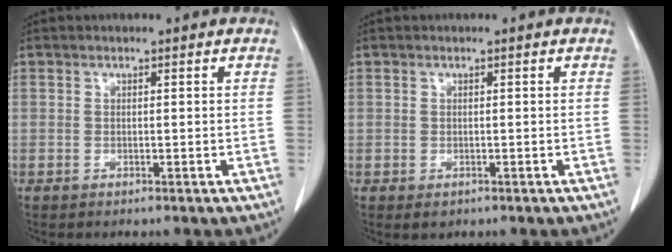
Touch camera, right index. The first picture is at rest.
{"total": 1.2, "force": [-0.5, 1.0, 0.4], "torque": [-0.005, 0.003, -0.001]}